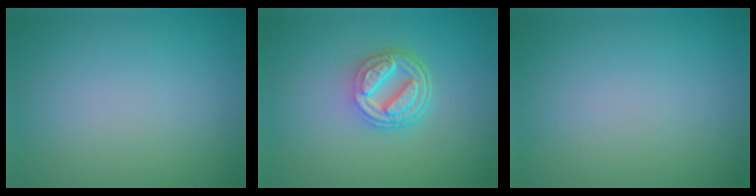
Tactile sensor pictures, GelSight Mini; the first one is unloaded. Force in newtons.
{"total": 5.2, "press": 3.8, "slide": 3.6}
{"total": 0.0}